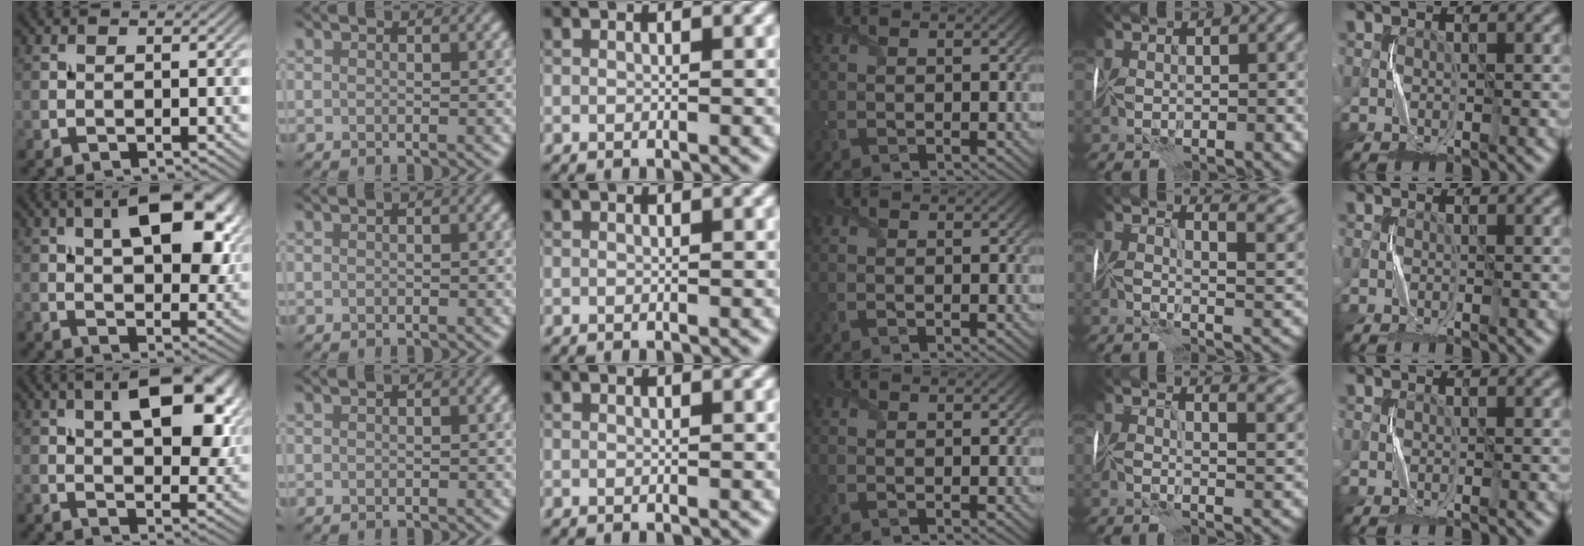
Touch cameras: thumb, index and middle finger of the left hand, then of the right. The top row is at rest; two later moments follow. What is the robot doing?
{"motion": "fold", "object": "handkerchief"}